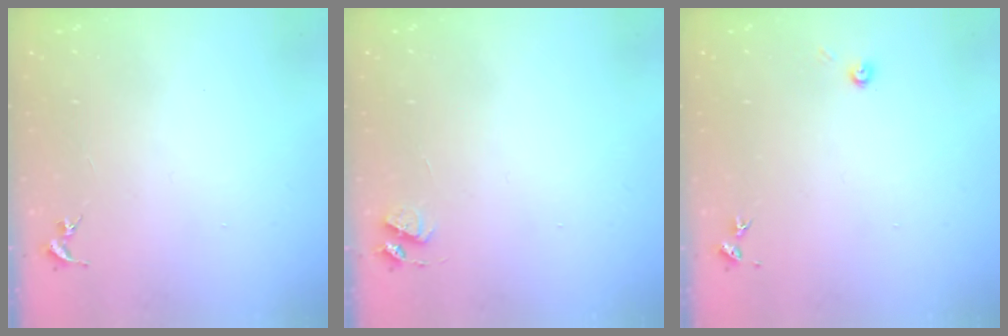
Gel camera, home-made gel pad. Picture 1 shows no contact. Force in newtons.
{"total": 4.4, "press": 4.3, "slide": 0.6}
{"total": 3.5, "press": 3.5, "slide": 0.2}